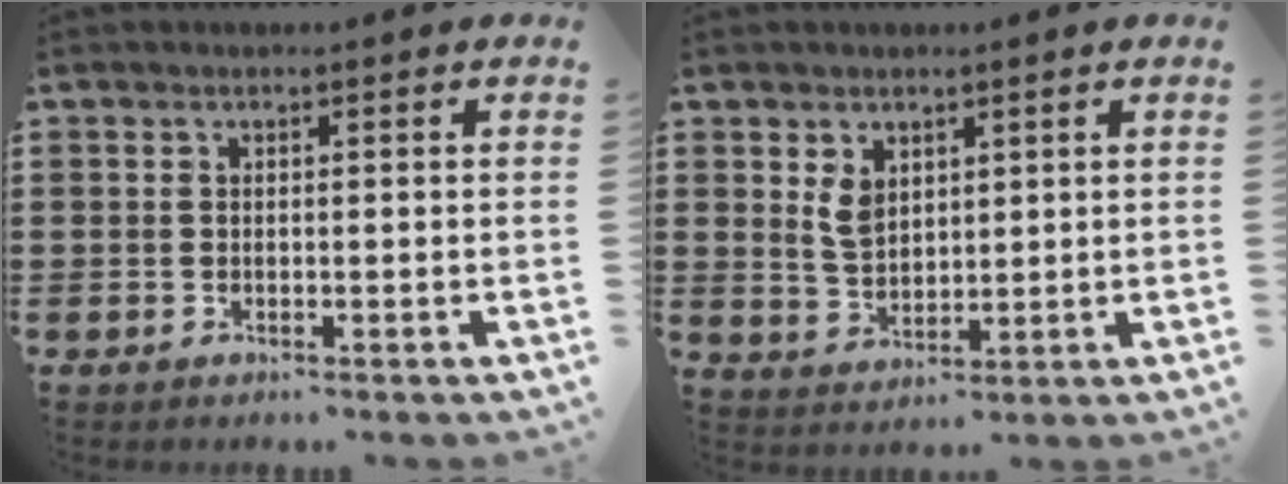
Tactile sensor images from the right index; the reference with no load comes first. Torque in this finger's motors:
{"motor_torque": [0.23, 0.00, 0.20, 0.08]}